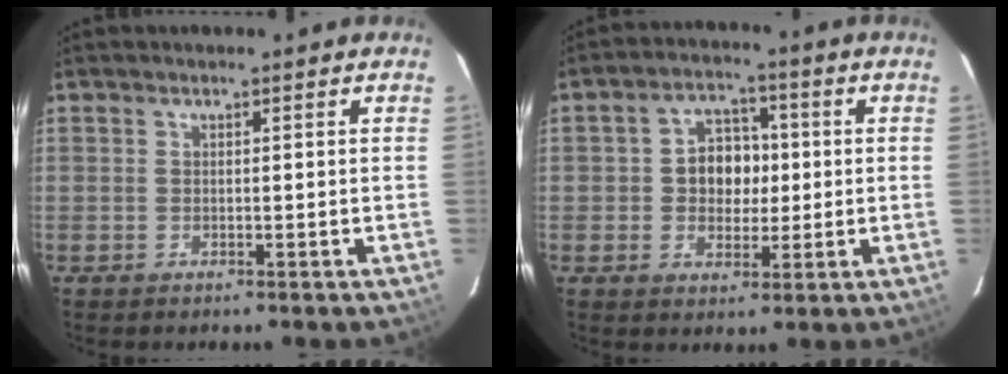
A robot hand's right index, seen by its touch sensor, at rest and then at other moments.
{"total": 7.4, "force": [0.1, 6.0, 4.3], "torque": [-0.080, 0.022, 0.007]}